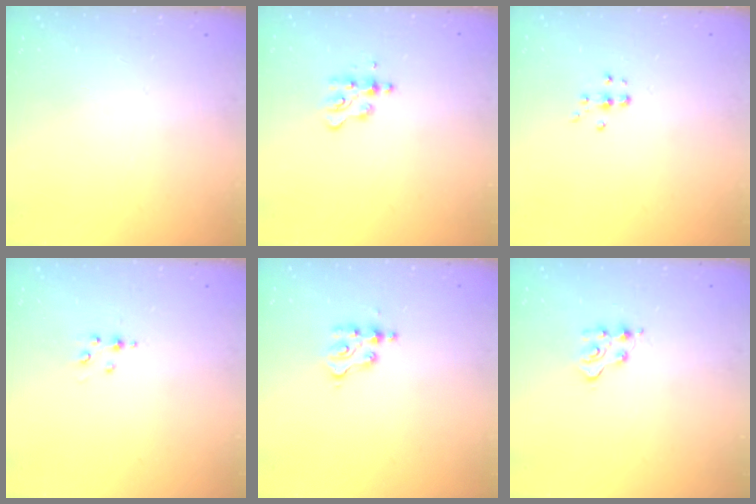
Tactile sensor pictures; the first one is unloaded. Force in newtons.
{"total": 4.4, "press": 4.4, "slide": 0.5}
{"total": 5.3, "press": 5.3, "slide": 0.4}
{"total": 2.8, "press": 2.8, "slide": 0.4}
{"total": 4.3, "press": 4.2, "slide": 0.5}
{"total": 5.3, "press": 5.3, "slide": 0.6}